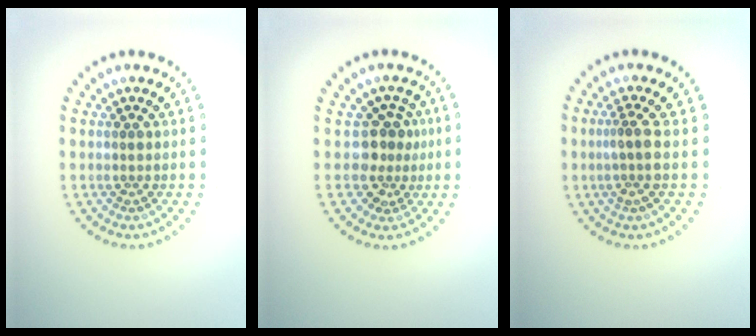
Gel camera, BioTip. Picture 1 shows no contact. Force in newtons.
{"total": 2.7, "press": 1.9, "slide": 1.9}
{"total": 2.2, "press": 1.5, "slide": 1.6}